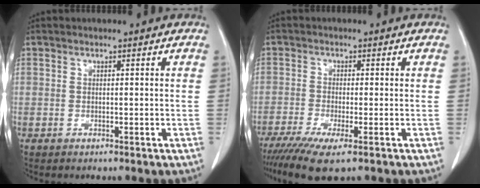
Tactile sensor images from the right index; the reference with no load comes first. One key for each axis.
{"total": 7.0, "fx": -4.4, "fy": 0.9, "fz": 5.3, "tx": -0.091, "ty": -0.018, "tz": -0.075}